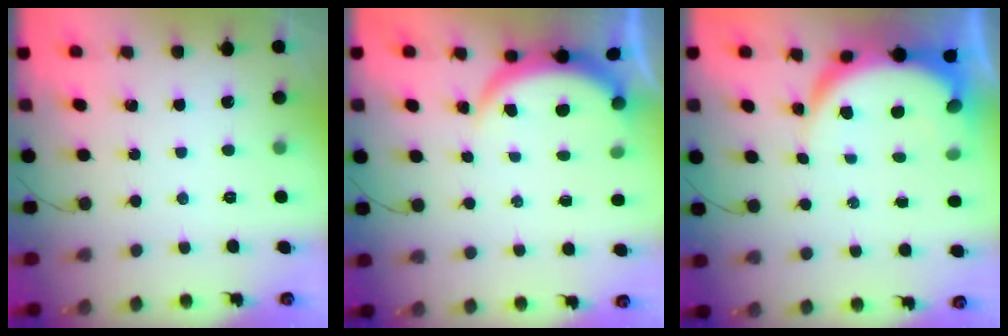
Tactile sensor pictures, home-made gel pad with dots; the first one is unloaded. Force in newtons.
{"total": 4.0, "press": 4.0, "slide": 0.2}
{"total": 9.1, "press": 9.0, "slide": 1.1}